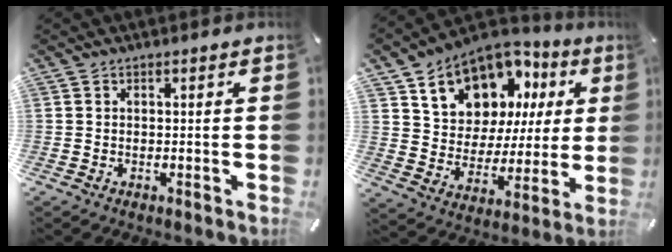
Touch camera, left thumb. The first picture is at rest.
{"total": 14.5, "force": [8.6, 10.6, 4.9], "torque": [-0.095, -0.056, 0.161]}